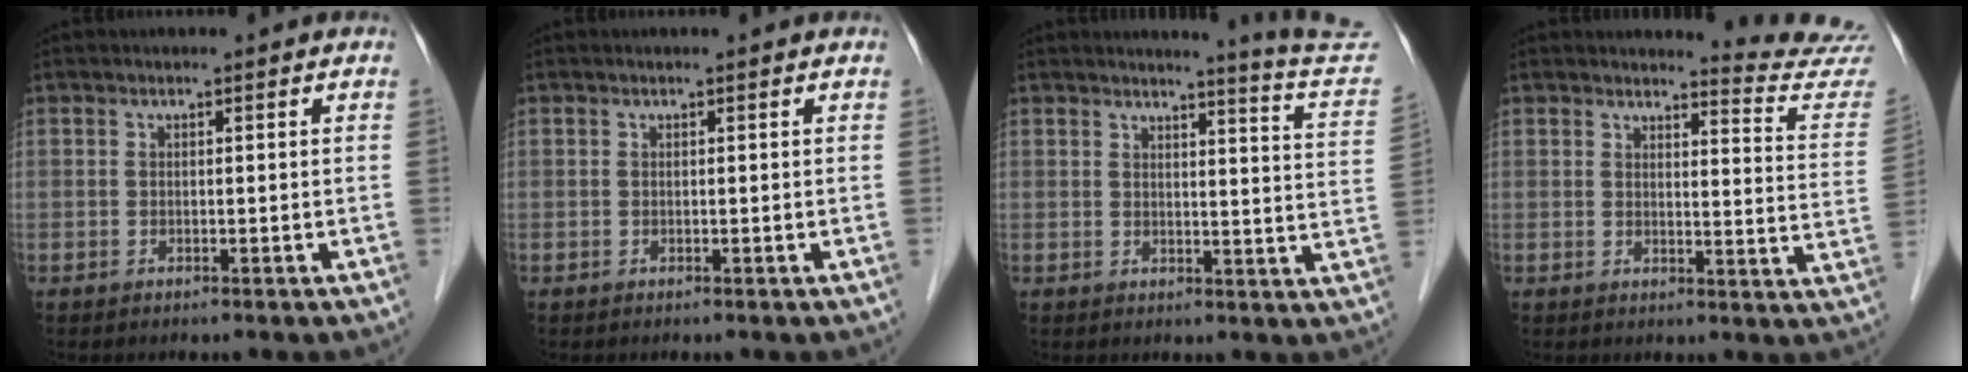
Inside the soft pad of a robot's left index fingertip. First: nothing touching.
{"total": 0.0}
{"total": 10.5, "force": [10.1, -2.5, 0.9], "torque": [-0.023, -0.103, 0.102]}
{"total": 10.4, "force": [10.3, -1.4, -0.6], "torque": [0.002, -0.117, 0.098]}